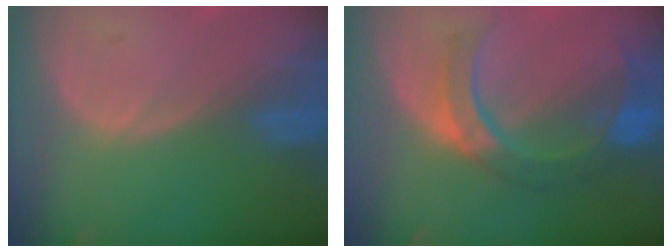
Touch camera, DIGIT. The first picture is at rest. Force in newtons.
{"total": 8.3, "press": 7.9, "slide": 2.5}